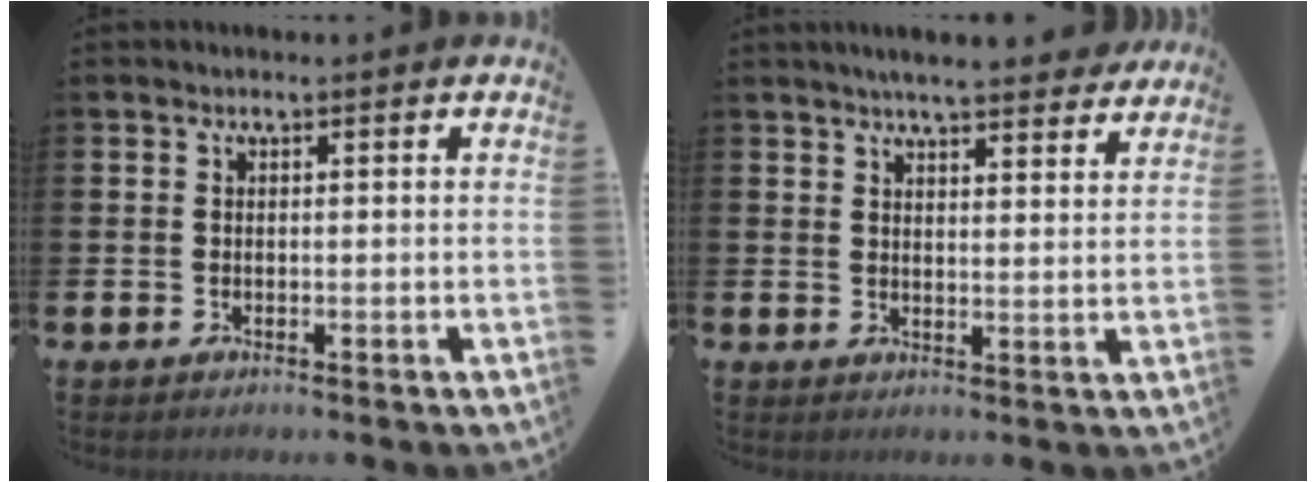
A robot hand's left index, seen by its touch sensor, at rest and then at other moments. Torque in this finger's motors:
{"motor_torque": [1.13, -1.01, 0.41, 0.10]}